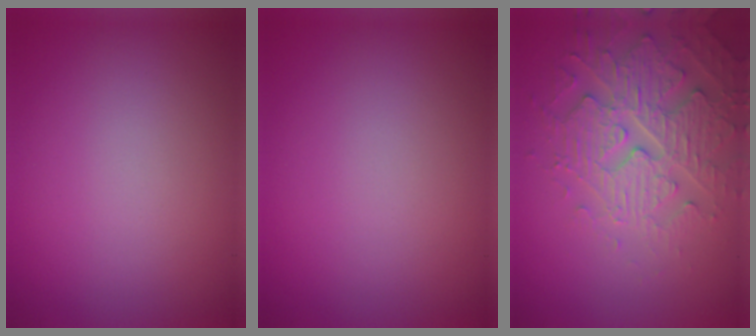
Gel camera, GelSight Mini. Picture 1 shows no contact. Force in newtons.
{"total": 0.0}
{"total": 4.6, "press": 4.4, "slide": 1.1}